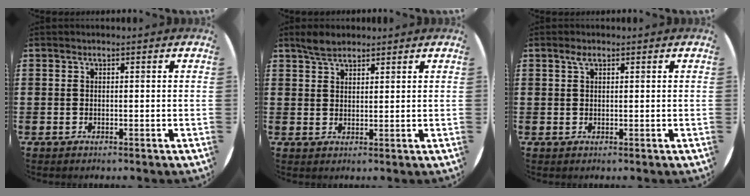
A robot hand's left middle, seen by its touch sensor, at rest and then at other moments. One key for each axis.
{"total": 3.1, "fx": 2.7, "fy": 1.1, "fz": 1.1, "tx": -0.018, "ty": 0.002, "tz": 0.050}
{"total": 1.2, "fx": 0.7, "fy": 0.5, "fz": 0.8, "tx": -0.010, "ty": 0.001, "tz": 0.009}